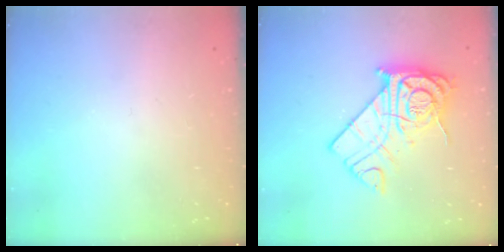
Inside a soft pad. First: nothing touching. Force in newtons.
{"total": 15.8, "press": 15.8, "slide": 1.4}